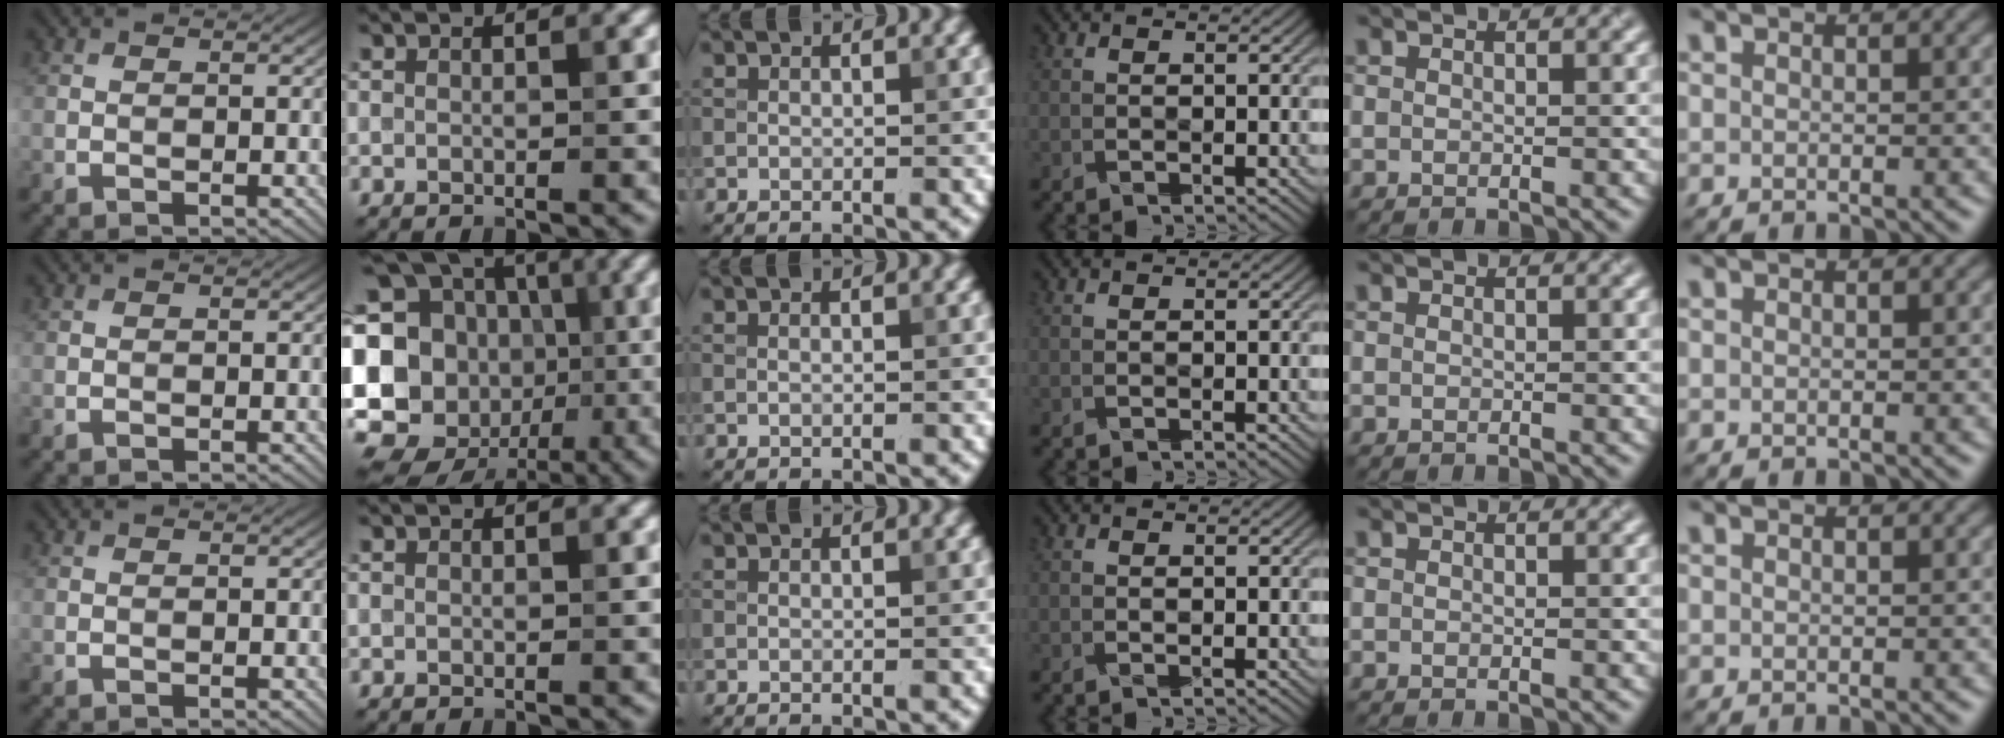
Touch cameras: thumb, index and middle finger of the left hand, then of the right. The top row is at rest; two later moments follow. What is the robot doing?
{"motion": "fold", "object": "hoodie"}